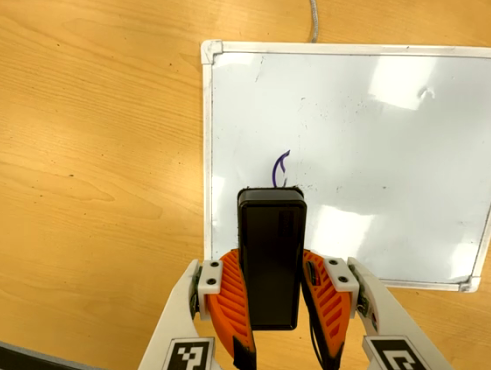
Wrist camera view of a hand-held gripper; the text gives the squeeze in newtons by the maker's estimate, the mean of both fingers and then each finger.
{"total": 8.6, "left": 7.1, "right": 10.1}